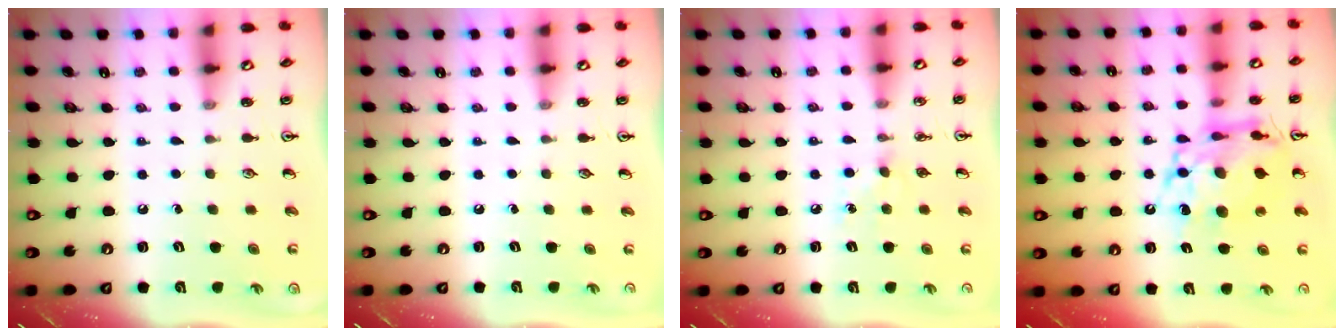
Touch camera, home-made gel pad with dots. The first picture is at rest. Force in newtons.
{"total": 0.0}
{"total": 4.3, "press": 4.3, "slide": 0.6}
{"total": 14.4, "press": 14.3, "slide": 1.6}